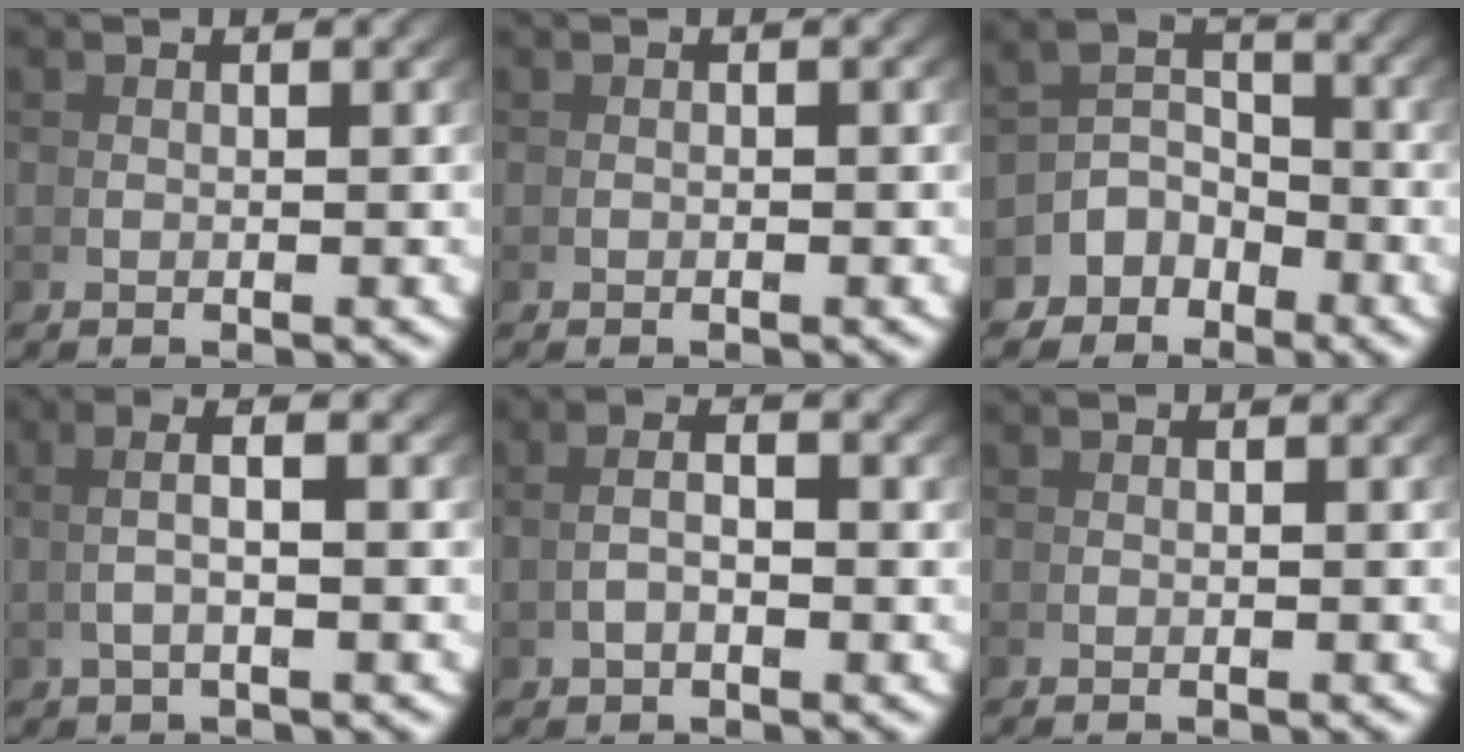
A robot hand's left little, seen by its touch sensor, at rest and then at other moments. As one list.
[{"total": 0.0}, {"total": 5.5, "force": [-1.9, 4.5, 2.4], "torque": [-0.040, -0.011, -0.039]}, {"total": 3.1, "force": [1.0, 0.3, 2.9], "torque": [-0.049, 0.014, 0.018]}, {"total": 2.5, "force": [0.2, 1.0, 2.3], "torque": [-0.037, 0.001, 0.008]}, {"total": 0.0}]